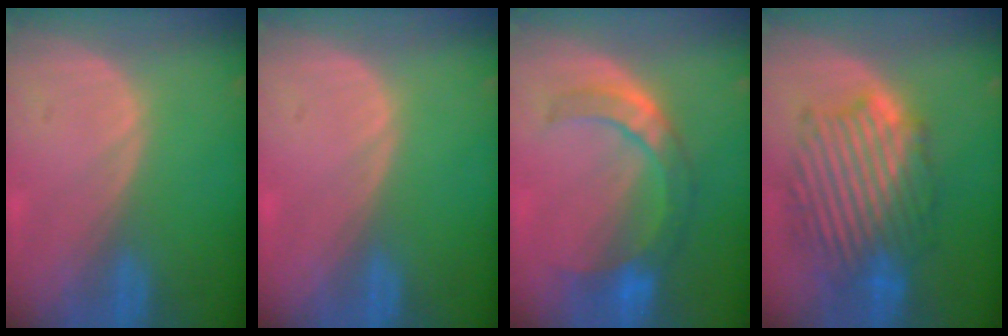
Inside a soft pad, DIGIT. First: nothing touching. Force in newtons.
{"total": 0.0}
{"total": 7.4, "press": 7.2, "slide": 1.8}
{"total": 10.4, "press": 10.4, "slide": 0.5}